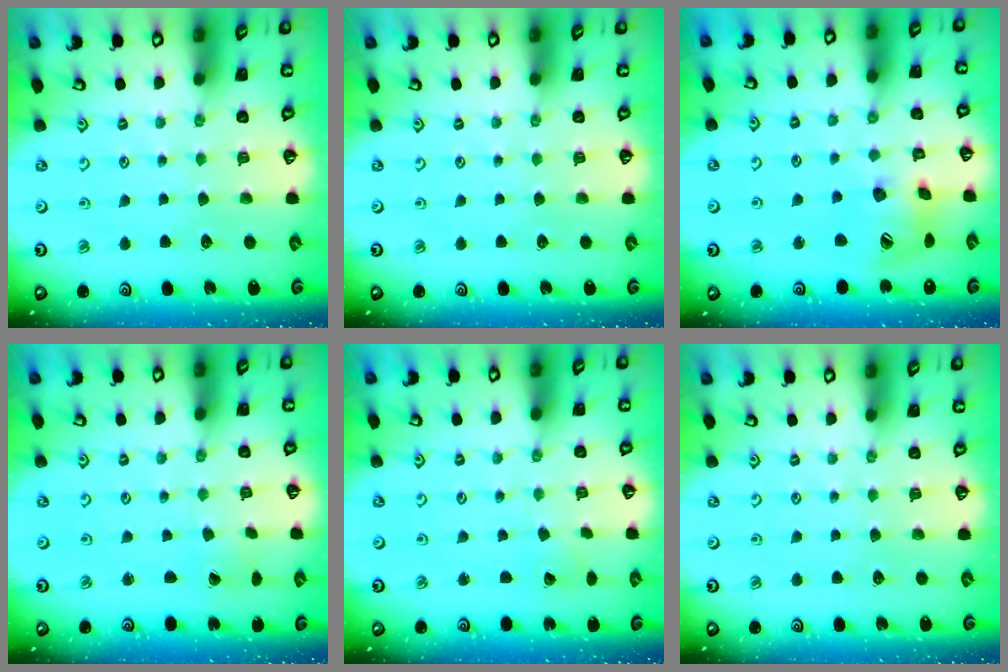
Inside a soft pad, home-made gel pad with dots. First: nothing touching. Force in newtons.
{"total": 0.0}
{"total": 14.6, "press": 14.5, "slide": 1.8}
{"total": 0.0}
{"total": 1.5, "press": 1.5, "slide": 0.2}
{"total": 0.0}